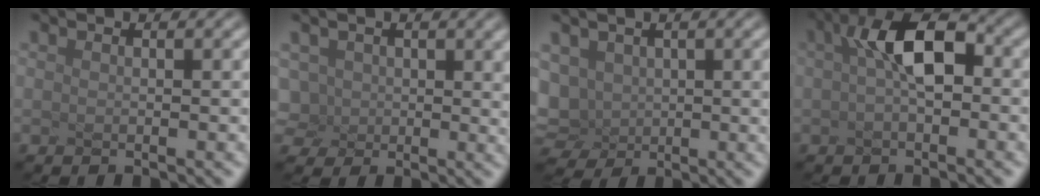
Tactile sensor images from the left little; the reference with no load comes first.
{"total": 2.2, "force": [0.2, 2.0, 0.9], "torque": [-0.079, -0.012, 0.056]}
{"total": 2.0, "force": [-0.3, 1.5, 1.3], "torque": [-0.076, -0.010, 0.041]}
{"total": 3.5, "force": [-0.7, 0.9, 3.3], "torque": [-0.088, 0.005, 0.020]}